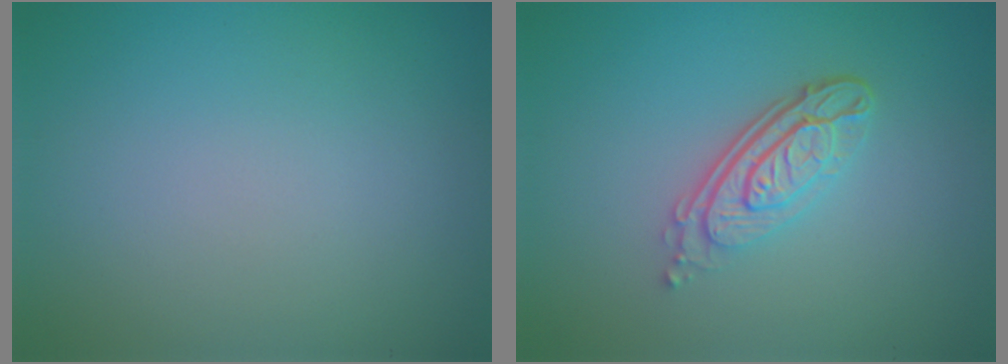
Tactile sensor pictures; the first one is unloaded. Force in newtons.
{"total": 4.2, "press": 3.0, "slide": 3.0}